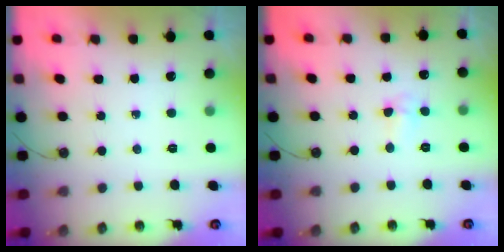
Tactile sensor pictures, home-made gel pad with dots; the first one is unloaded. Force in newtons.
{"total": 3.0, "press": 2.8, "slide": 1.1}